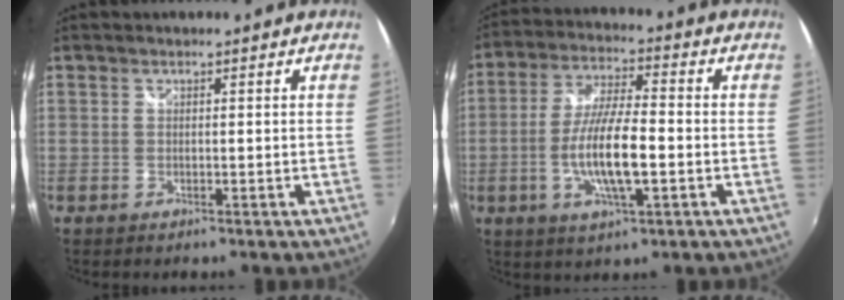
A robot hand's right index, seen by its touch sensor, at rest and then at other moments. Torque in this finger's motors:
{"motor_torque": [1.39, -0.75, 0.80, 0.21]}